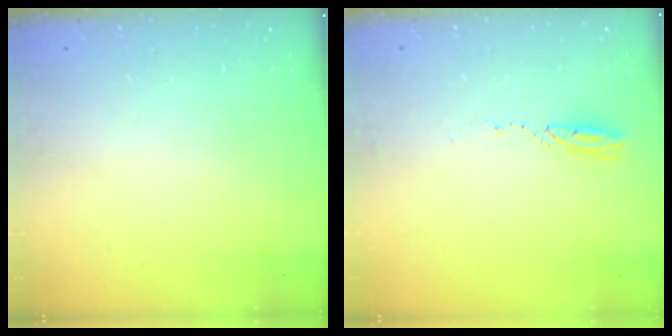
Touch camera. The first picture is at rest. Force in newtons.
{"total": 3.4, "press": 3.3, "slide": 0.8}